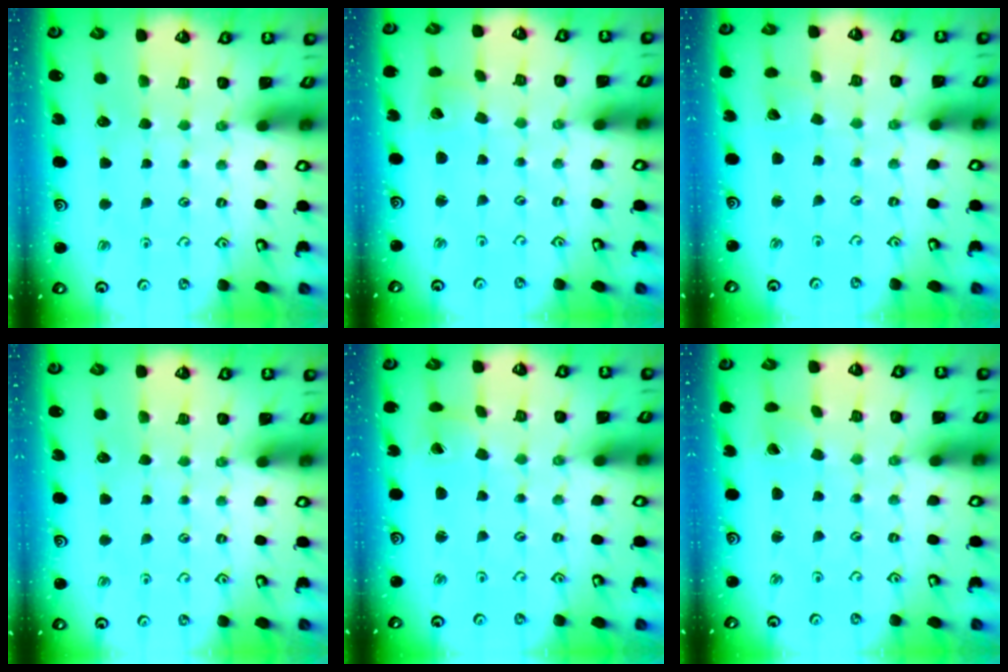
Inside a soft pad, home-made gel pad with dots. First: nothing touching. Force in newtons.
{"total": 1.8, "press": 1.8, "slide": 0.1}
{"total": 1.8, "press": 1.8, "slide": 0.2}
{"total": 0.0}
{"total": 1.5, "press": 1.5, "slide": 0.0}
{"total": 0.0}